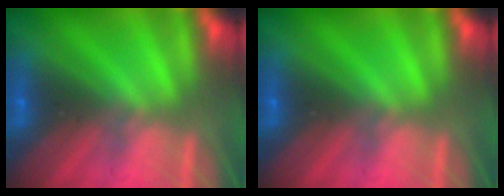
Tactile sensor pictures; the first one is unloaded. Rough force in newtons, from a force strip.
{"total": 0.0}